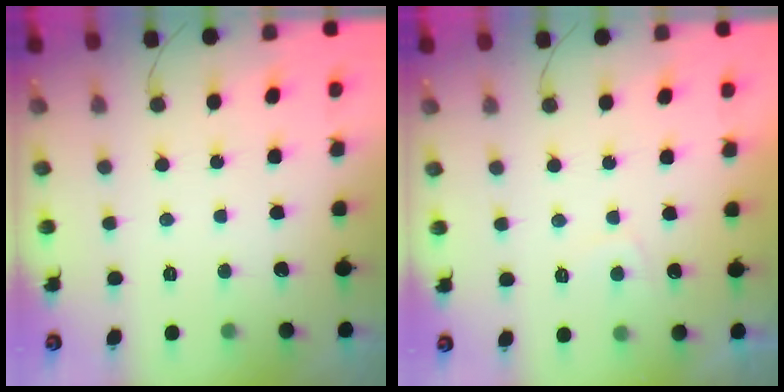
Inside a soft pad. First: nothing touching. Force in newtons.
{"total": 1.8, "press": 1.6, "slide": 0.7}